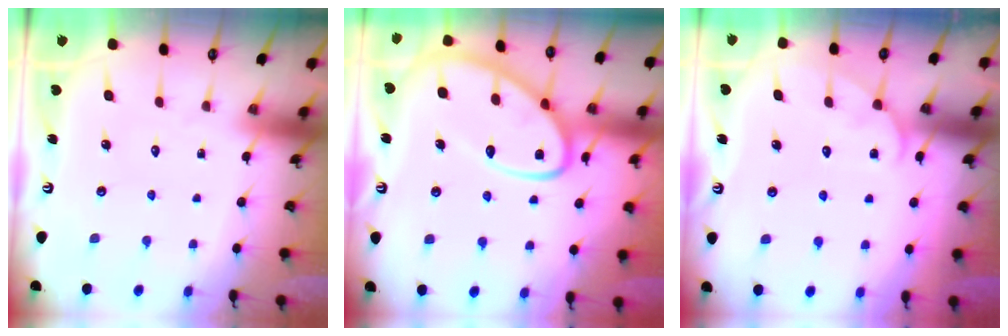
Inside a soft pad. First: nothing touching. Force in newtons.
{"total": 13.3, "press": 13.3, "slide": 1.0}
{"total": 4.2, "press": 4.2, "slide": 0.3}